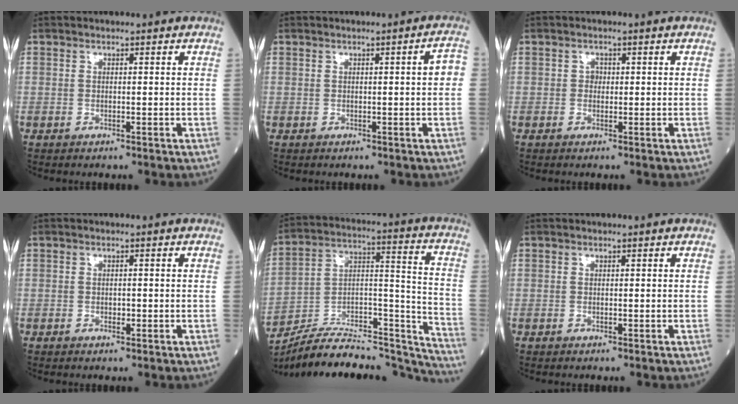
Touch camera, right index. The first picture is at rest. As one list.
[{"total": 2.7, "force": [0.0, 0.1, 2.7], "torque": [-0.028, 0.004, -0.001]}, {"total": 0.8, "force": [0.1, 0.7, 0.4], "torque": [-0.002, 0.003, 0.001]}, {"total": 0.7, "force": [-0.2, 0.4, 0.6], "torque": [-0.011, 0.000, -0.001]}, {"total": 27.4, "force": [-25.7, 4.1, 8.5], "torque": [-0.103, 0.033, -0.389]}, {"total": 0.0}]